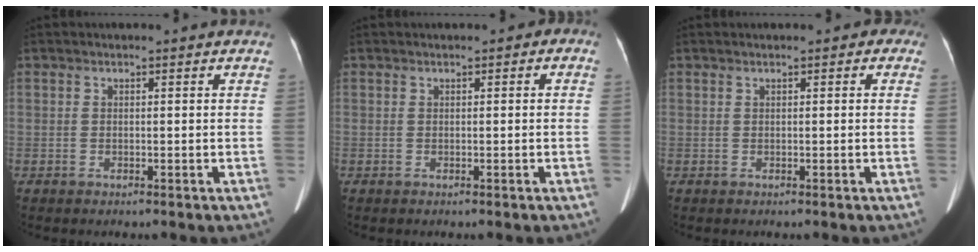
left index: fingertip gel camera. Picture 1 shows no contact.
{"total": 0.8, "force": [-0.1, 0.6, 0.5], "torque": [-0.002, 0.008, -0.003]}
{"total": 1.1, "force": [0.4, 0.6, 0.8], "torque": [-0.004, 0.009, 0.001]}